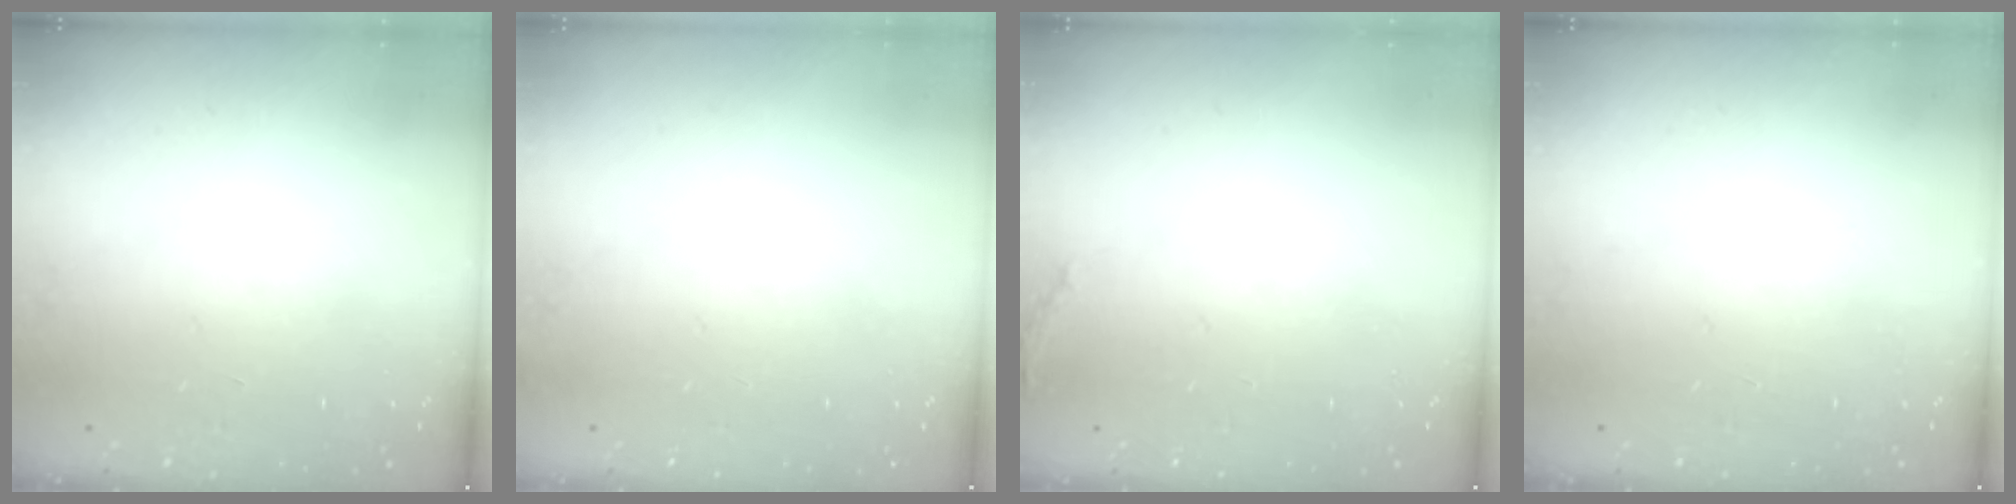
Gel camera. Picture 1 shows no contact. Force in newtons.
{"total": 13.0, "press": 3.6, "slide": 12.5}
{"total": 5.6, "press": 5.3, "slide": 1.7}
{"total": 0.0}